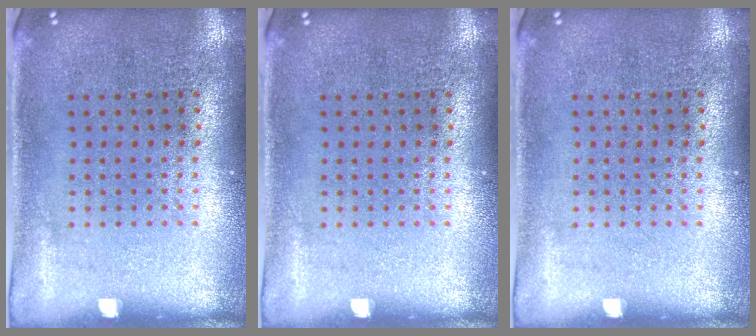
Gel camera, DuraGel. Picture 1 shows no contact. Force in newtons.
{"total": 0.0}
{"total": 0.0}